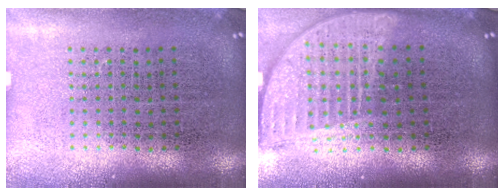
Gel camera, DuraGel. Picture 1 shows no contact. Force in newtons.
{"total": 1.8, "press": 1.5, "slide": 1.1}